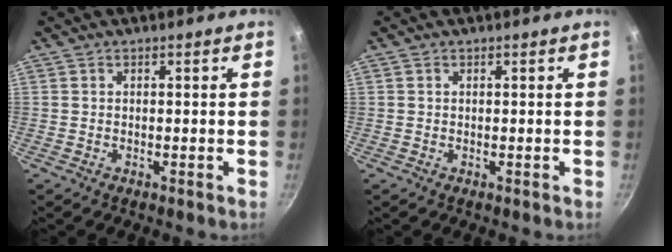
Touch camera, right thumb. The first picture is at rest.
{"total": 0.0}